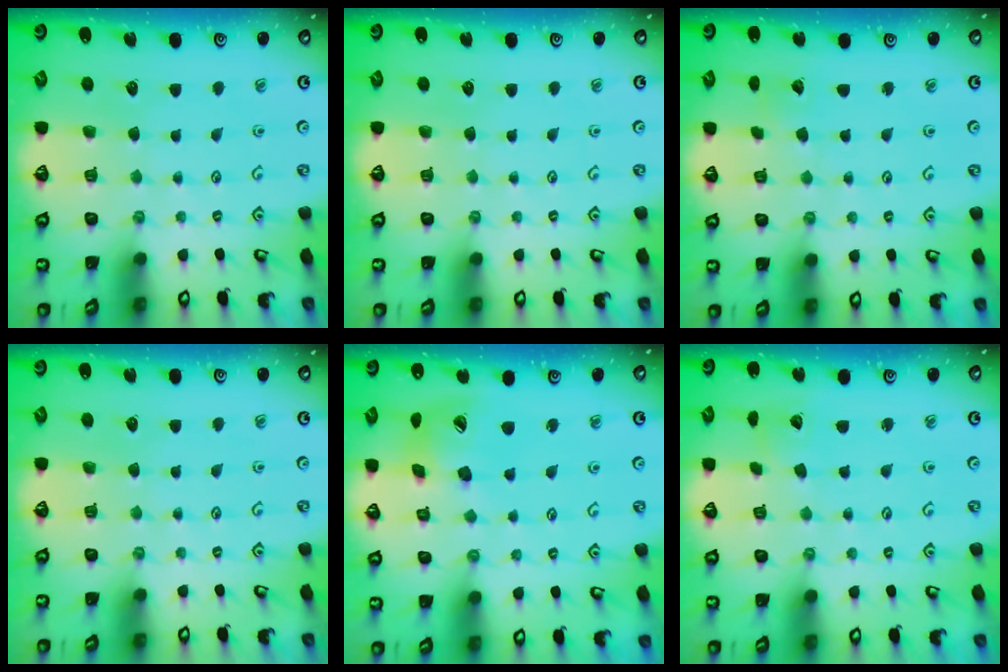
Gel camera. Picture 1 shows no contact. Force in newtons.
{"total": 0.0}
{"total": 2.7, "press": 2.7, "slide": 0.3}
{"total": 0.0}
{"total": 15.8, "press": 15.7, "slide": 2.1}
{"total": 2.6, "press": 2.6, "slide": 0.4}